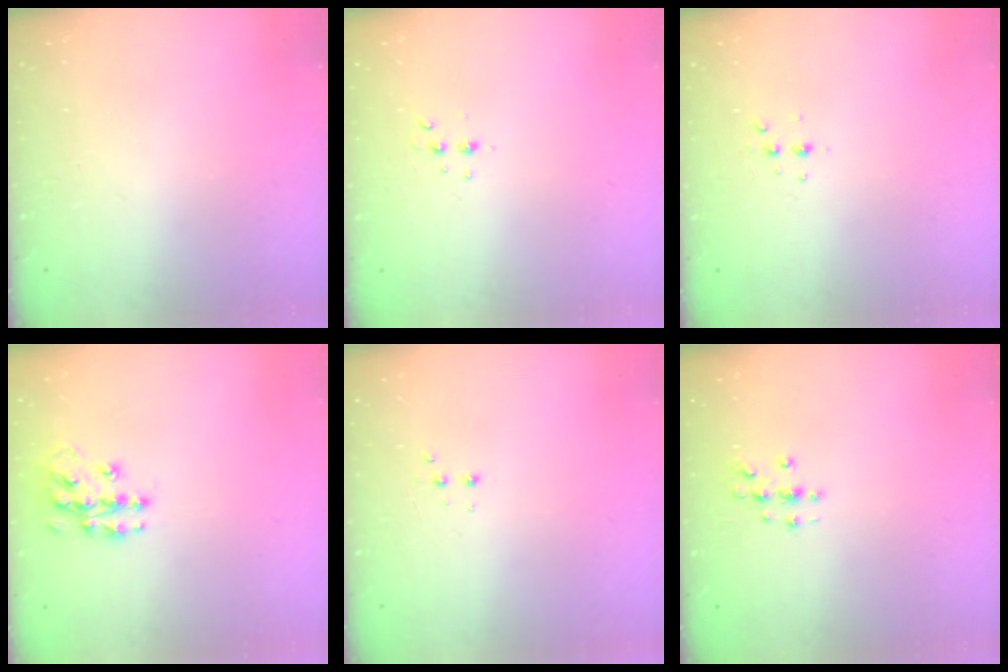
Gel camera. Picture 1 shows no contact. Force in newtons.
{"total": 3.1, "press": 3.0, "slide": 0.6}
{"total": 3.1, "press": 3.1, "slide": 0.6}
{"total": 10.4, "press": 10.4, "slide": 0.4}
{"total": 2.5, "press": 2.4, "slide": 0.8}
{"total": 3.0, "press": 3.0, "slide": 0.3}